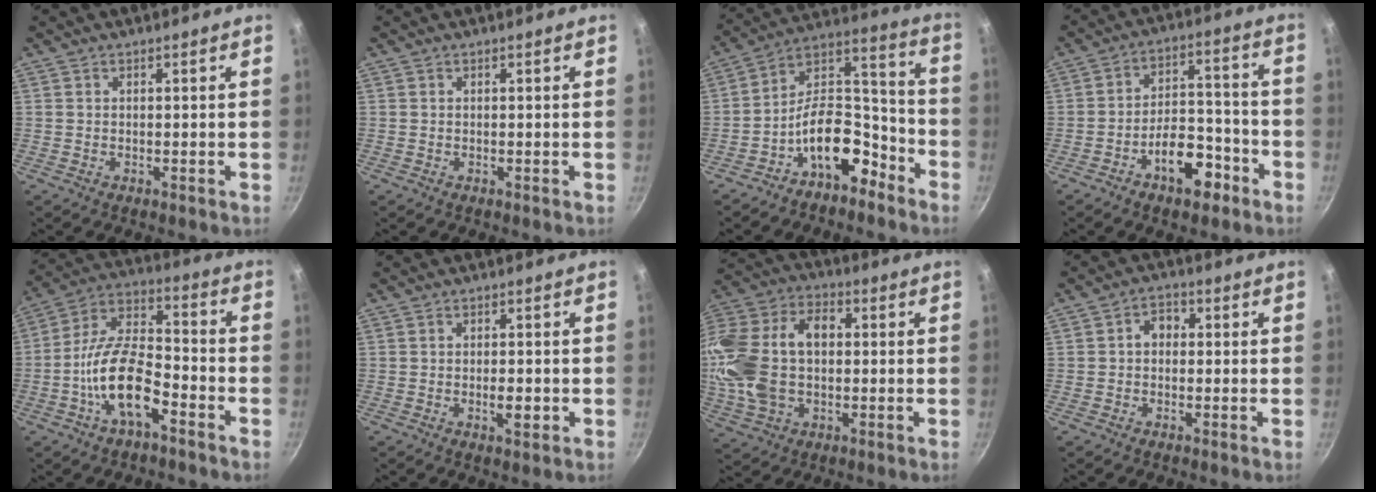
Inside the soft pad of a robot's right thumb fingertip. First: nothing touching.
{"total": 0.0}
{"total": 14.5, "force": [-8.2, 7.8, 9.1], "torque": [-0.106, 0.105, -0.141]}
{"total": 11.2, "force": [-6.1, 5.8, 7.4], "torque": [-0.082, 0.062, -0.091]}
{"total": 14.7, "force": [-6.2, 6.5, 11.6], "torque": [-0.197, 0.049, -0.125]}
{"total": 3.1, "force": [-0.7, 1.4, 2.7], "torque": [-0.040, 0.003, -0.012]}
{"total": 21.1, "force": [0.5, 14.0, 15.8], "torque": [-0.306, 0.037, 0.005]}
{"total": 3.7, "force": [0.1, 2.9, 2.2], "torque": [-0.013, 0.011, -0.005]}